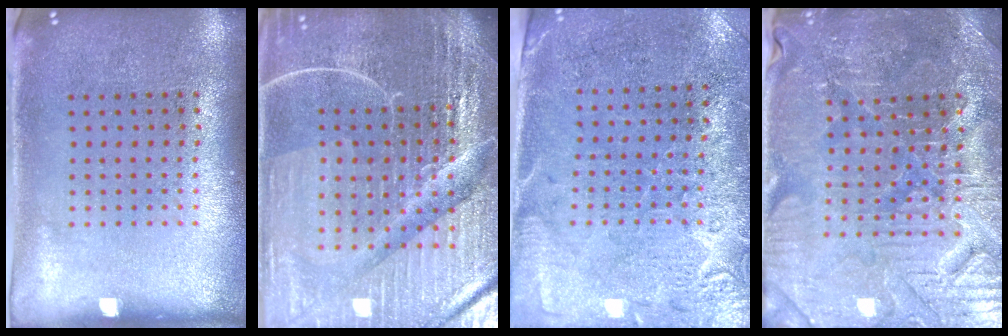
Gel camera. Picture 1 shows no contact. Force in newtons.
{"total": 6.9, "press": 6.1, "slide": 3.4}
{"total": 2.8, "press": 2.5, "slide": 1.3}
{"total": 3.8, "press": 3.7, "slide": 0.5}